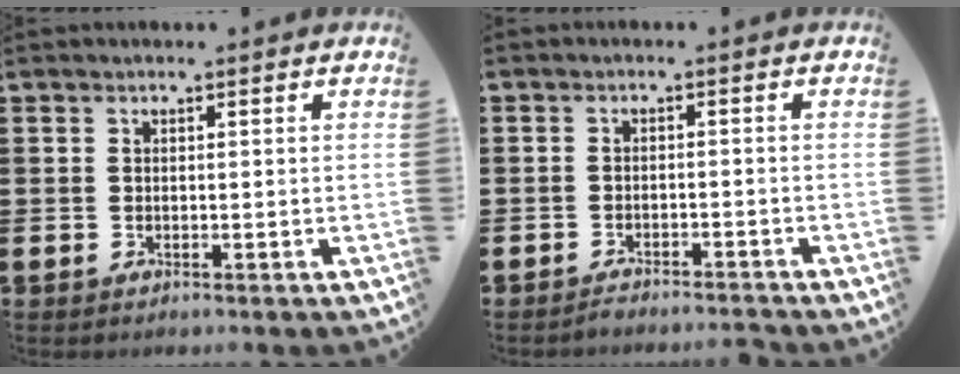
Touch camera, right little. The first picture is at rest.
{"total": 1.6, "force": [-1.6, -0.1, 0.1], "torque": [-0.004, 0.004, -0.032]}